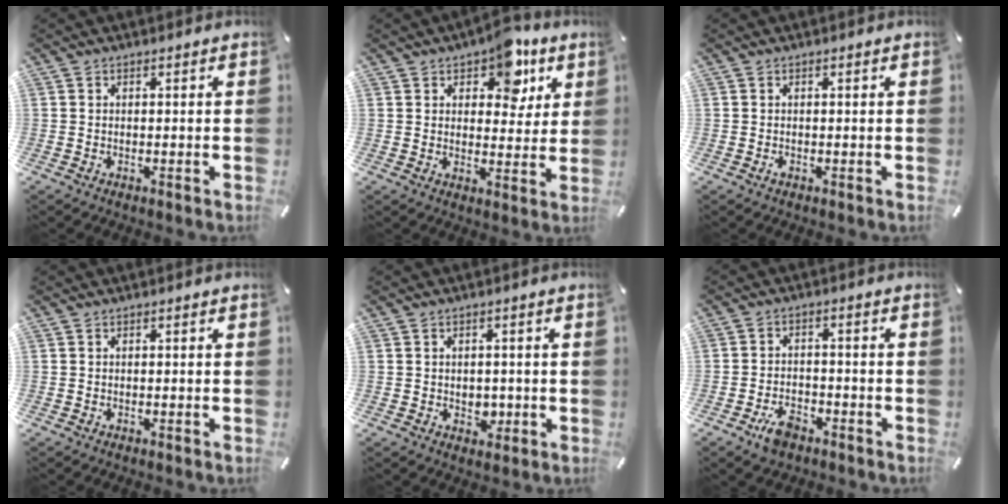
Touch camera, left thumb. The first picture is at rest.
{"total": 10.2, "force": [5.9, 6.1, 5.7], "torque": [-0.060, -0.030, 0.099]}
{"total": 0.5, "force": [-0.1, 0.3, 0.4], "torque": [-0.008, -0.001, -0.003]}
{"total": 0.0}
{"total": 3.5, "force": [-0.5, 3.0, 1.8], "torque": [-0.016, -0.004, -0.010]}
{"total": 5.9, "force": [-3.6, 3.4, 3.1], "torque": [-0.057, 0.022, -0.066]}